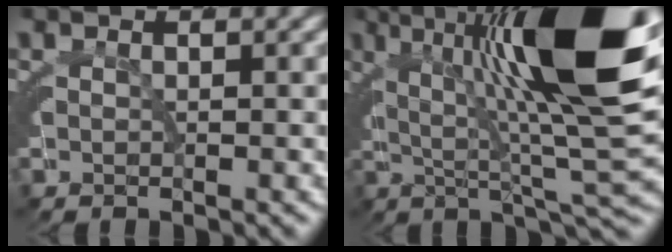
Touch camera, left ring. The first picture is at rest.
{"total": 15.8, "force": [3.4, 2.8, 15.2], "torque": [-0.201, 0.023, 0.052]}